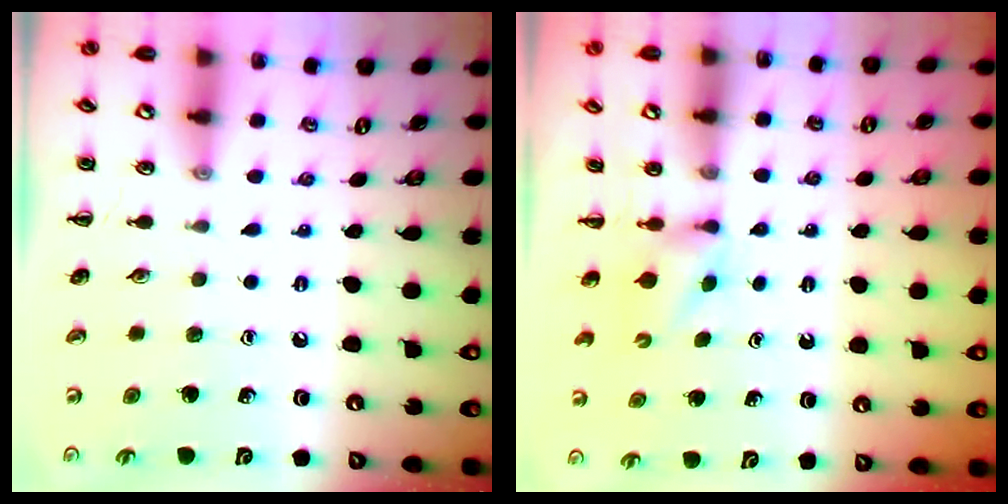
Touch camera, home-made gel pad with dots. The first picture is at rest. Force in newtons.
{"total": 2.5, "press": 2.3, "slide": 0.9}